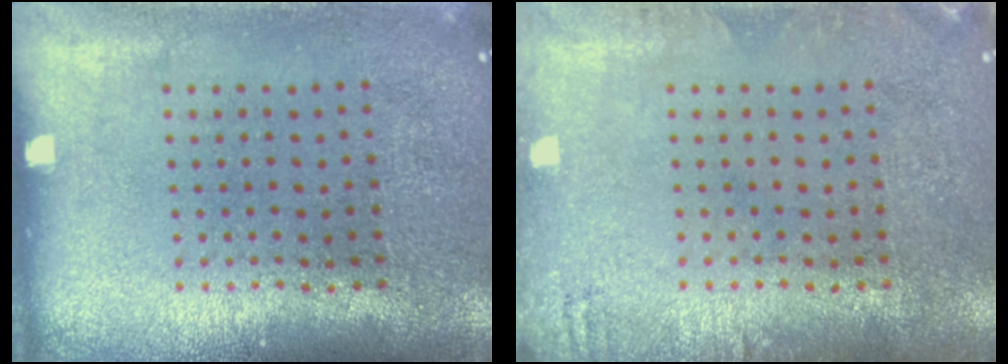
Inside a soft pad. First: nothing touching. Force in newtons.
{"total": 1.1, "press": 1.1, "slide": 0.2}